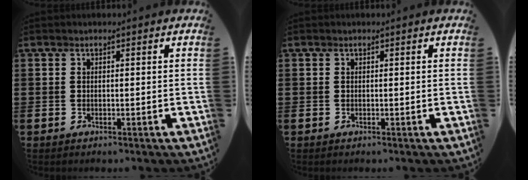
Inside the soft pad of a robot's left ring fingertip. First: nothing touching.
{"total": 0.0}